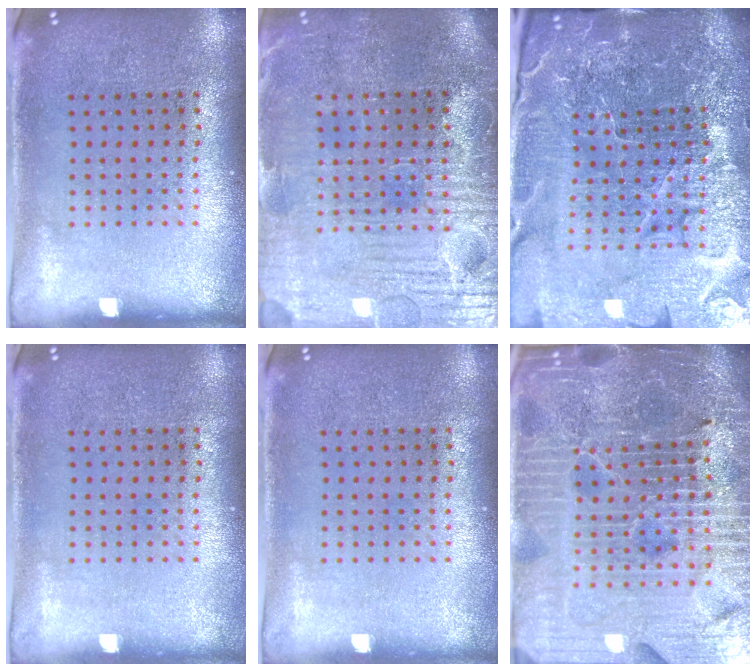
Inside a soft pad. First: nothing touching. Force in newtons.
{"total": 4.0, "press": 3.6, "slide": 1.6}
{"total": 6.6, "press": 5.8, "slide": 3.0}
{"total": 0.0}
{"total": 0.0}
{"total": 6.5, "press": 5.8, "slide": 3.0}